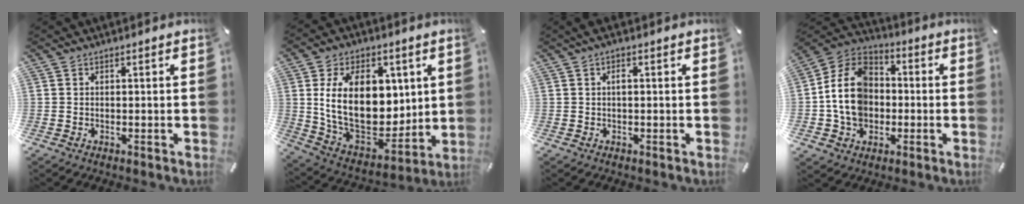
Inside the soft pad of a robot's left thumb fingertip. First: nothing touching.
{"total": 22.4, "force": [4.7, 14.7, 16.2], "torque": [-0.288, -0.034, 0.089]}
{"total": 1.7, "force": [0.1, 0.4, 1.6], "torque": [-0.032, 0.002, 0.001]}
{"total": 13.2, "force": [-2.1, 11.1, 6.8], "torque": [-0.167, 0.023, -0.040]}